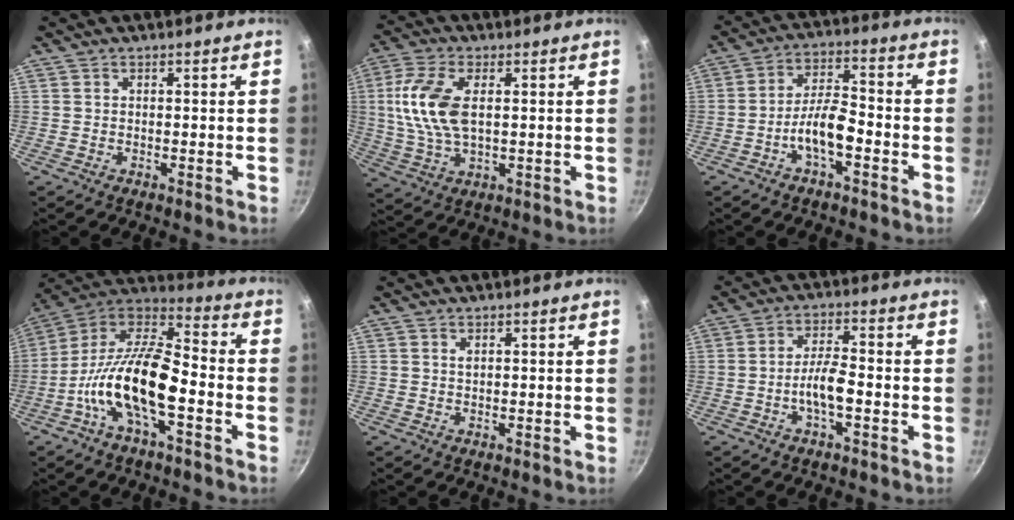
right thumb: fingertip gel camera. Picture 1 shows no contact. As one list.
[{"total": 12.0, "force": [1.7, 6.2, 10.1], "torque": [-0.206, 0.004, 0.032]}, {"total": 8.1, "force": [-3.4, 3.2, 6.6], "torque": [-0.111, 0.042, -0.064]}, {"total": 18.4, "force": [-5.6, 7.5, 15.8], "torque": [-0.286, 0.047, -0.125]}, {"total": 0.6, "force": [0.3, 0.3, 0.5], "torque": [-0.008, 0.000, 0.006]}, {"total": 6.0, "force": [-2.0, 2.0, 5.3], "torque": [-0.094, 0.026, -0.041]}]